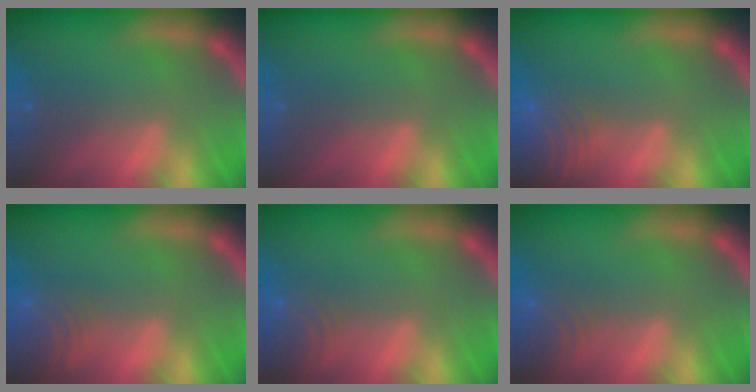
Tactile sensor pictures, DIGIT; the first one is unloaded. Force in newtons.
{"total": 0.0}
{"total": 10.0}
{"total": 6.0}
{"total": 4.0}
{"total": 4.0}